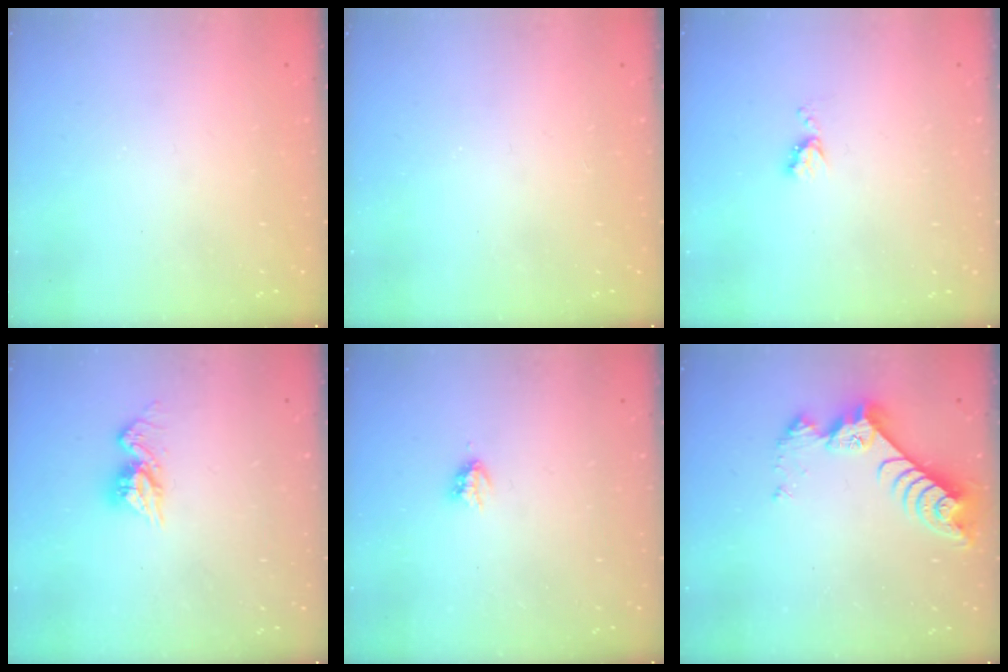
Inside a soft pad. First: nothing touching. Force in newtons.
{"total": 1.7, "press": 1.7, "slide": 0.2}
{"total": 4.4, "press": 4.3, "slide": 0.5}
{"total": 8.9, "press": 8.9, "slide": 0.6}
{"total": 2.9, "press": 2.9, "slide": 0.5}
{"total": 9.4, "press": 9.3, "slide": 0.8}